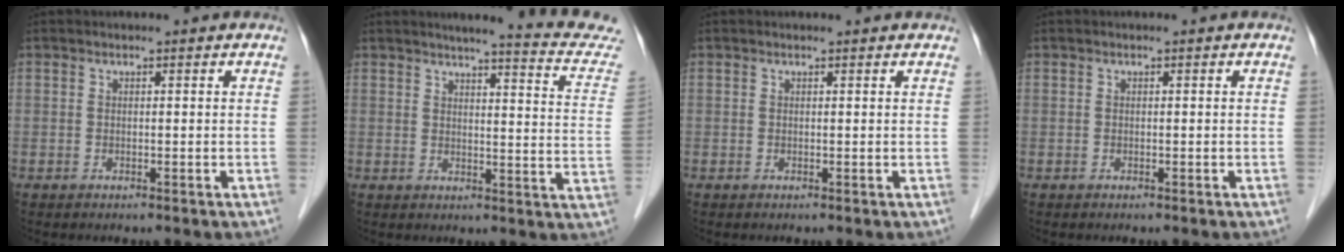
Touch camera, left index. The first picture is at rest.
{"total": 14.2, "force": [13.4, -0.9, 4.5], "torque": [-0.051, -0.081, 0.136]}
{"total": 1.6, "force": [1.5, 0.2, 0.3], "torque": [-0.014, 0.009, 0.015]}
{"total": 0.0}